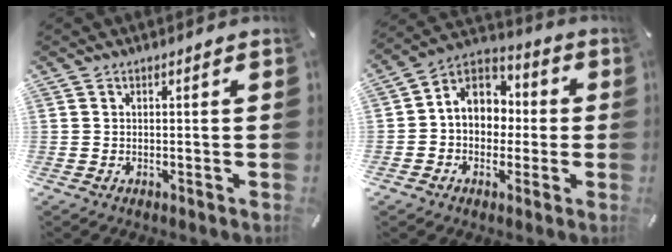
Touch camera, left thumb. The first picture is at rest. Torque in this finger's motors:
{"motor_torque": [1.56, 1.78, 0.64, 0.38, 0.10]}